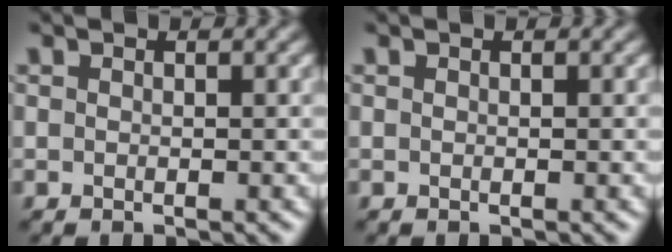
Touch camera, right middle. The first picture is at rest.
{"total": 0.0}